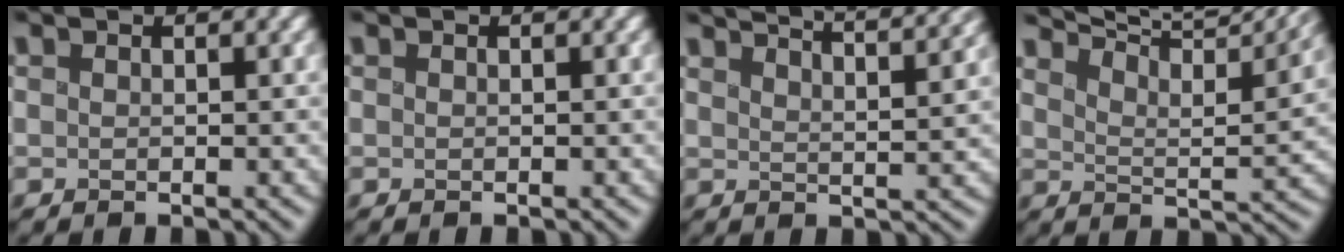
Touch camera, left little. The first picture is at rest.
{"total": 0.0}
{"total": 9.7, "force": [7.9, 2.4, 5.0], "torque": [-0.048, 0.023, 0.065]}
{"total": 9.3, "force": [7.9, 1.7, 4.5], "torque": [-0.078, 0.003, 0.105]}